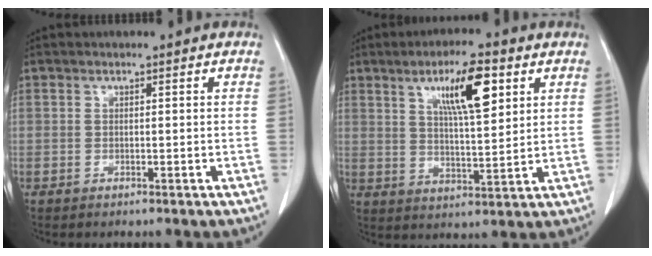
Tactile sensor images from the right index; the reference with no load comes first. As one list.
[{"total": 10.1, "force": [4.7, 2.0, 8.8], "torque": [-0.151, 0.005, 0.081]}]